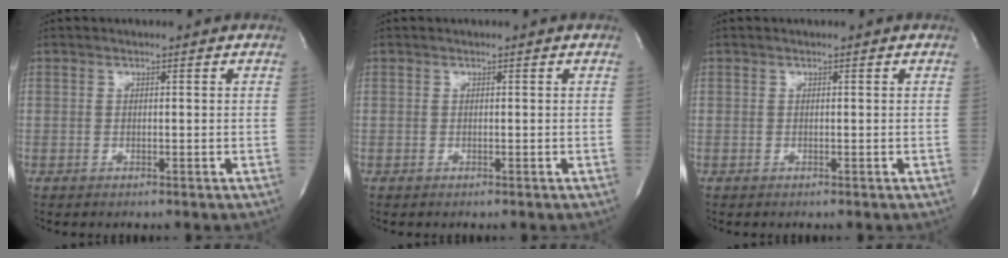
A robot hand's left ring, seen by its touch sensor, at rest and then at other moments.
{"total": 0.0}
{"total": 0.0}